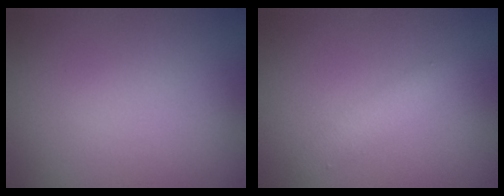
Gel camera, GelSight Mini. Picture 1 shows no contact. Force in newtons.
{"total": 1.8, "press": 1.8, "slide": 0.1}